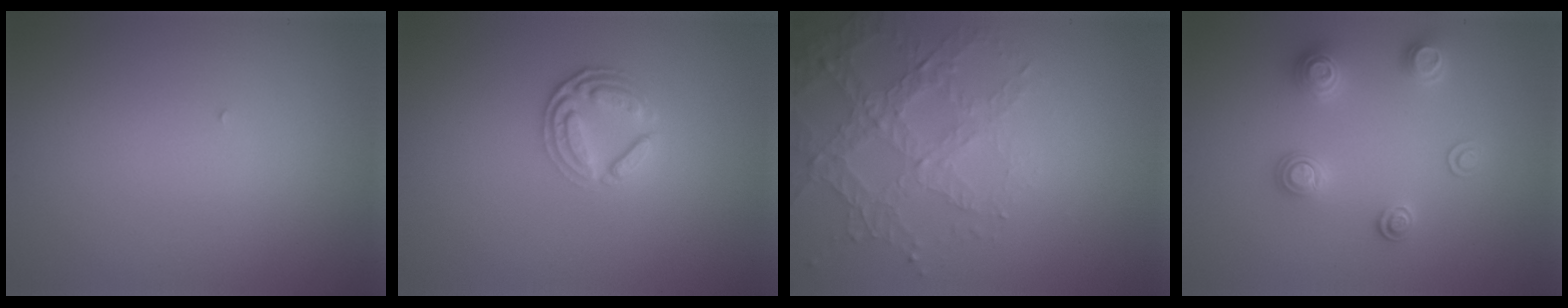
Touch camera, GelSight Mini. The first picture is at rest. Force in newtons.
{"total": 2.9, "press": 2.5, "slide": 1.5}
{"total": 4.1, "press": 3.2, "slide": 2.5}
{"total": 2.9, "press": 2.9, "slide": 0.2}